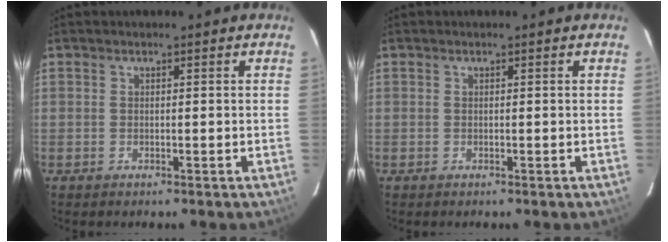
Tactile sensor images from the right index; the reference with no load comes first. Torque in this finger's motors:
{"motor_torque": [-0.01, 0.00, 0.00, 0.00]}